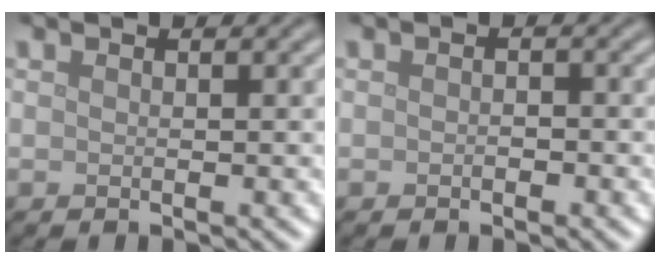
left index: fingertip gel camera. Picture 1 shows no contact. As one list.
[{"total": 0.8, "force": [-0.3, 0.5, 0.5], "torque": [-0.008, 0.000, -0.005]}]